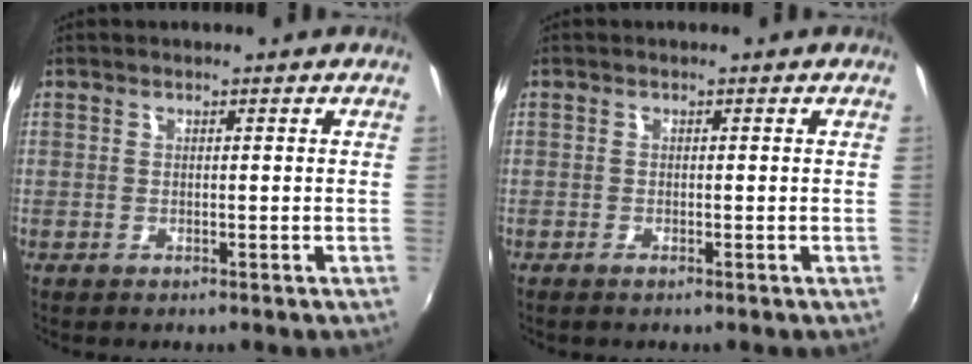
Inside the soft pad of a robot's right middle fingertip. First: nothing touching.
{"total": 0.7, "force": [-0.6, 0.0, 0.4], "torque": [-0.007, -0.003, -0.013]}